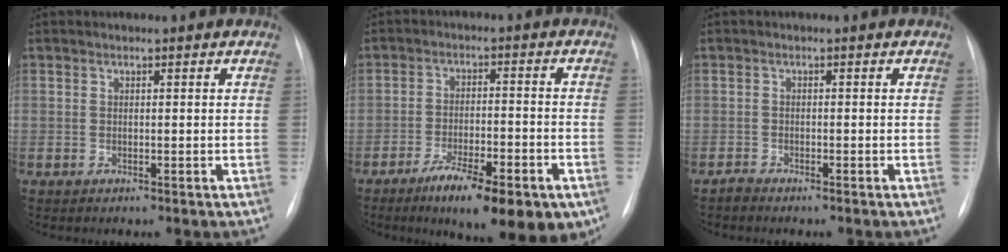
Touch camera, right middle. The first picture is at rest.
{"total": 13.6, "force": [-8.1, 3.4, 10.4], "torque": [-0.130, -0.008, -0.121]}
{"total": 1.2, "force": [-1.1, -0.2, 0.2], "torque": [-0.004, -0.003, -0.022]}